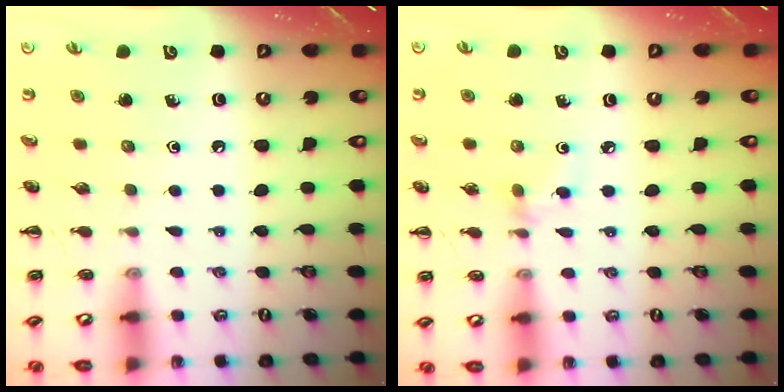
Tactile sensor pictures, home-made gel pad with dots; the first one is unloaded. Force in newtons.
{"total": 3.0, "press": 2.8, "slide": 1.2}